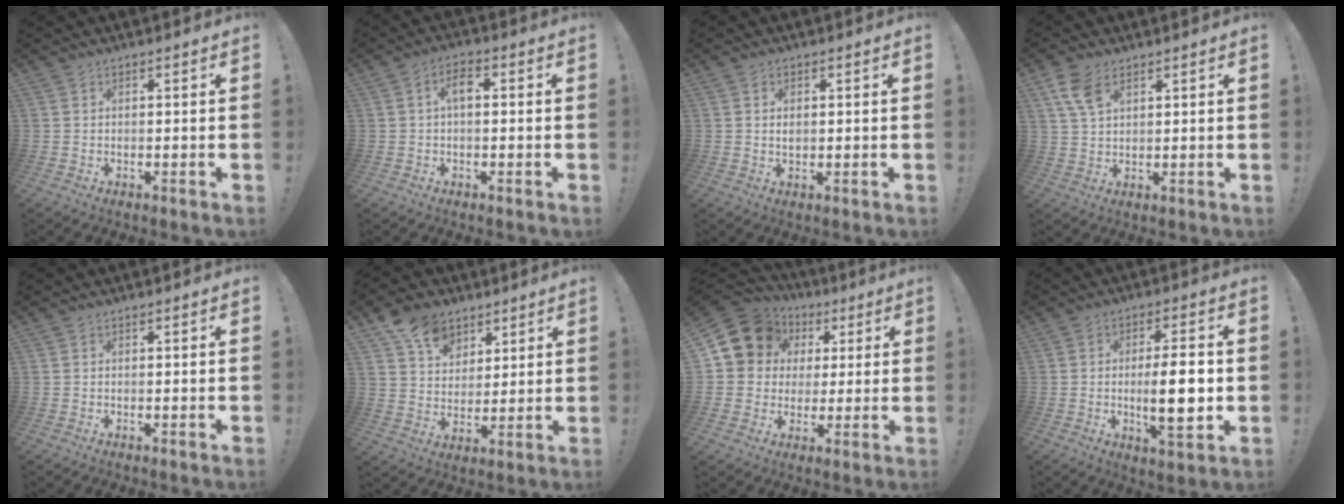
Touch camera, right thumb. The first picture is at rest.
{"total": 6.2, "force": [0.5, 3.3, 5.3], "torque": [-0.082, 0.008, 0.006]}
{"total": 1.7, "force": [0.4, 1.0, 1.3], "torque": [-0.014, -0.001, 0.003]}
{"total": 6.9, "force": [3.7, 3.6, 4.5], "torque": [-0.087, -0.013, 0.070]}
{"total": 0.0}
{"total": 12.1, "force": [7.6, 8.1, 4.8], "torque": [-0.067, -0.041, 0.147]}
{"total": 11.8, "force": [4.2, 10.4, 3.7], "torque": [-0.056, -0.019, 0.089]}
{"total": 12.4, "force": [-1.0, 2.7, 12.0], "torque": [-0.188, -0.011, -0.026]}